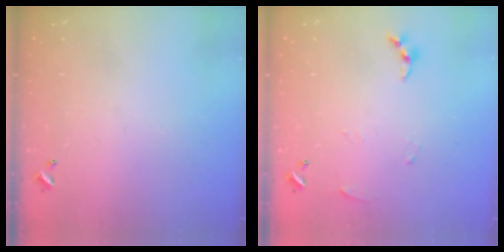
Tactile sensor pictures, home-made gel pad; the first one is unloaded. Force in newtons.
{"total": 4.6, "press": 4.6, "slide": 0.4}